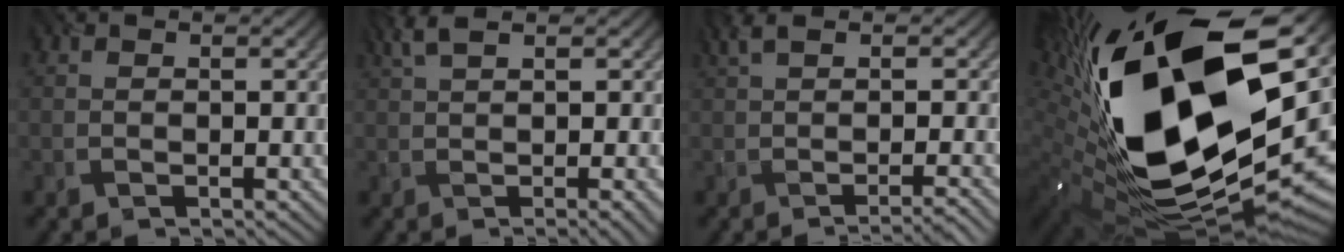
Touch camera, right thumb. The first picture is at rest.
{"total": 5.0, "force": [1.2, 1.0, 4.7], "torque": [-0.065, 0.014, 0.026]}
{"total": 3.8, "force": [-0.5, 0.8, 3.7], "torque": [-0.051, 0.007, -0.012]}
{"total": 22.1, "force": [5.1, 12.3, 17.6], "torque": [-0.369, -0.014, 0.095]}